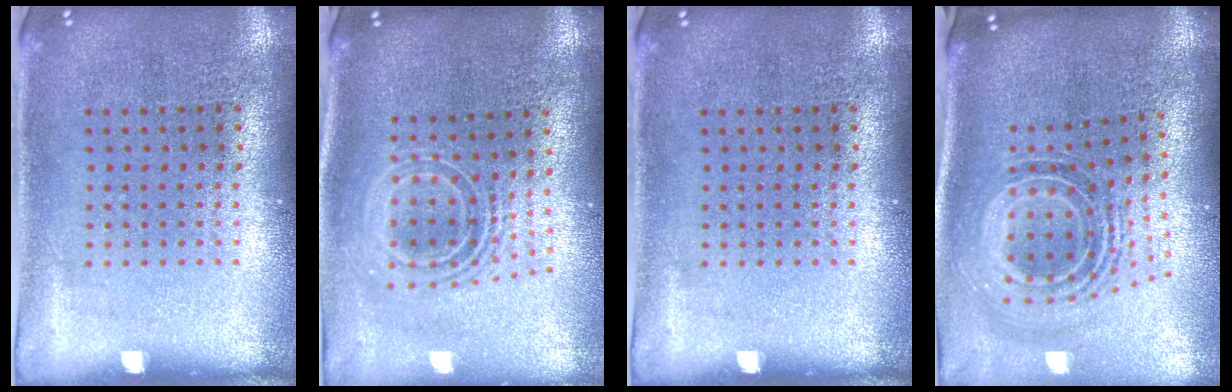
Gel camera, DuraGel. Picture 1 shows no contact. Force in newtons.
{"total": 2.1, "press": 1.5, "slide": 1.4}
{"total": 0.0}
{"total": 1.7, "press": 1.3, "slide": 1.1}